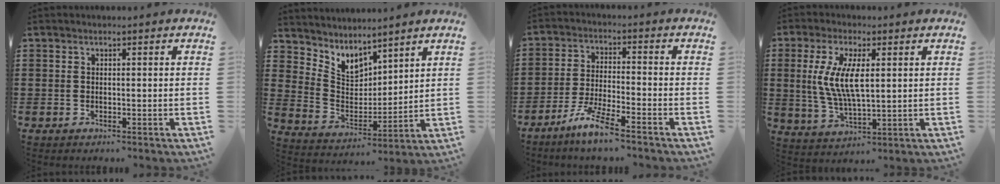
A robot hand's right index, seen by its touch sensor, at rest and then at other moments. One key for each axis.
{"total": 5.2, "fx": 4.6, "fy": 2.4, "fz": 0.8, "tx": -0.046, "ty": -0.032, "tz": 0.083}
{"total": 6.1, "fx": -5.2, "fy": -0.1, "fz": 3.2, "tx": -0.078, "ty": -0.013, "tz": -0.103}
{"total": 8.3, "fx": 1.2, "fy": 3.1, "fz": 7.6, "tx": -0.161, "ty": 0.004, "tz": 0.017}